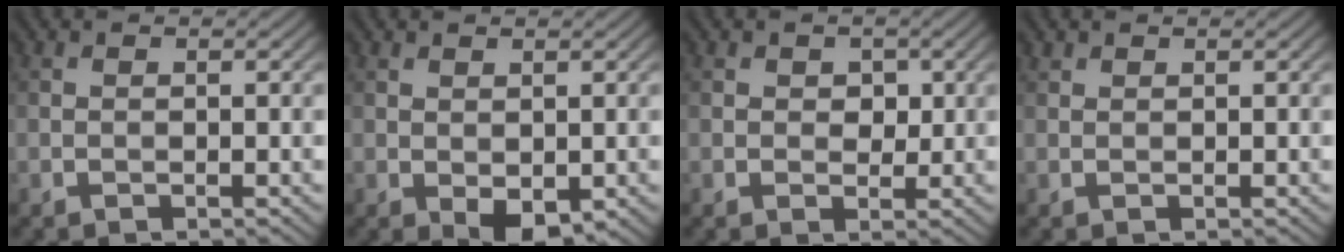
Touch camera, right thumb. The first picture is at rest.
{"total": 3.1, "force": [-0.7, 1.7, 2.6], "torque": [-0.048, -0.004, -0.006]}
{"total": 2.1, "force": [0.6, 1.7, 1.1], "torque": [-0.021, -0.005, 0.005]}
{"total": 0.6, "force": [0.6, 0.2, 0.1], "torque": [-0.004, 0.001, 0.014]}